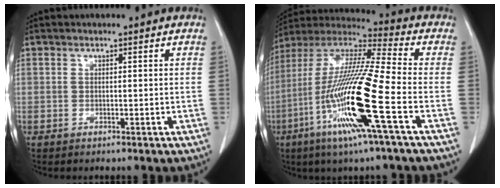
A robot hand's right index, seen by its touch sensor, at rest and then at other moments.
{"total": 19.5, "force": [-6.4, -0.2, 18.4], "torque": [-0.381, -0.024, -0.133]}